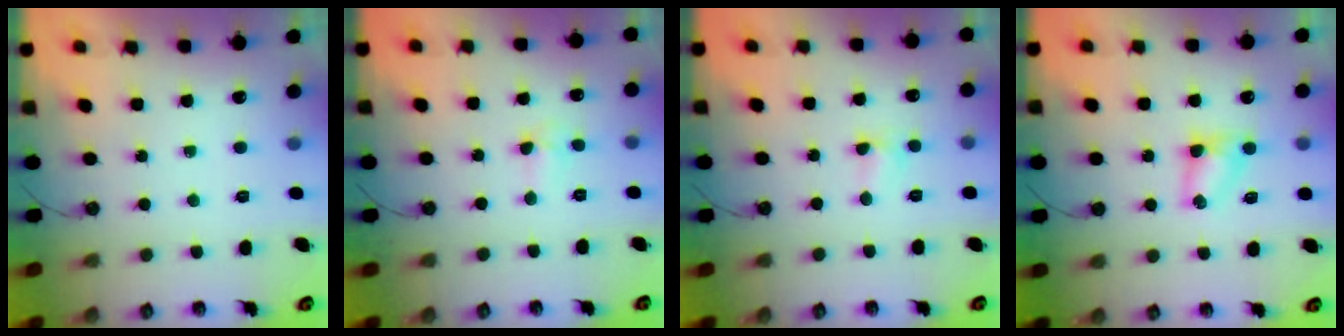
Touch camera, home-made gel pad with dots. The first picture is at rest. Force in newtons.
{"total": 3.0, "press": 2.8, "slide": 1.1}
{"total": 5.3, "press": 5.3, "slide": 0.6}
{"total": 4.2, "press": 4.1, "slide": 0.5}